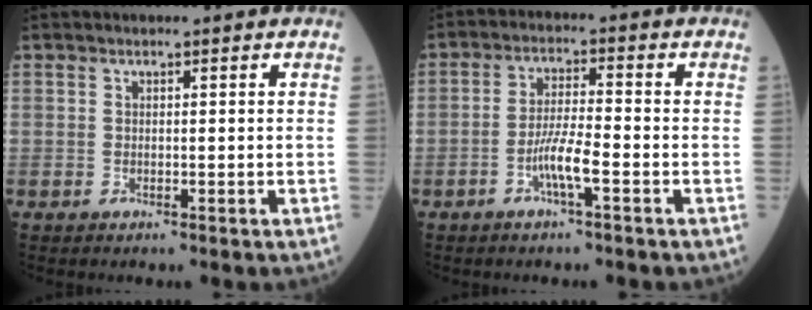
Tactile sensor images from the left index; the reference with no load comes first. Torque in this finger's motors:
{"motor_torque": [0.04, 0.17, 0.20, 0.04]}